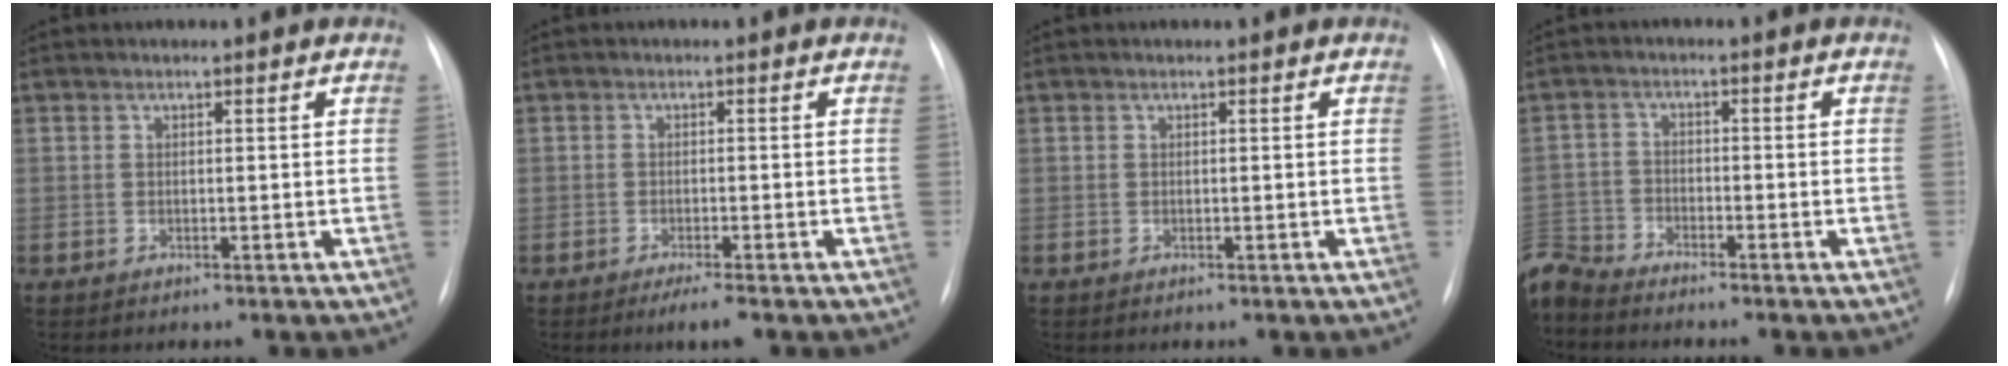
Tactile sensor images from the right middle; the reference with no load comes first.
{"total": 2.6, "force": [-1.8, 0.2, 1.8], "torque": [-0.030, -0.005, -0.030]}
{"total": 0.0}
{"total": 6.5, "force": [-6.4, 0.9, 0.5], "torque": [-0.014, -0.005, -0.129]}